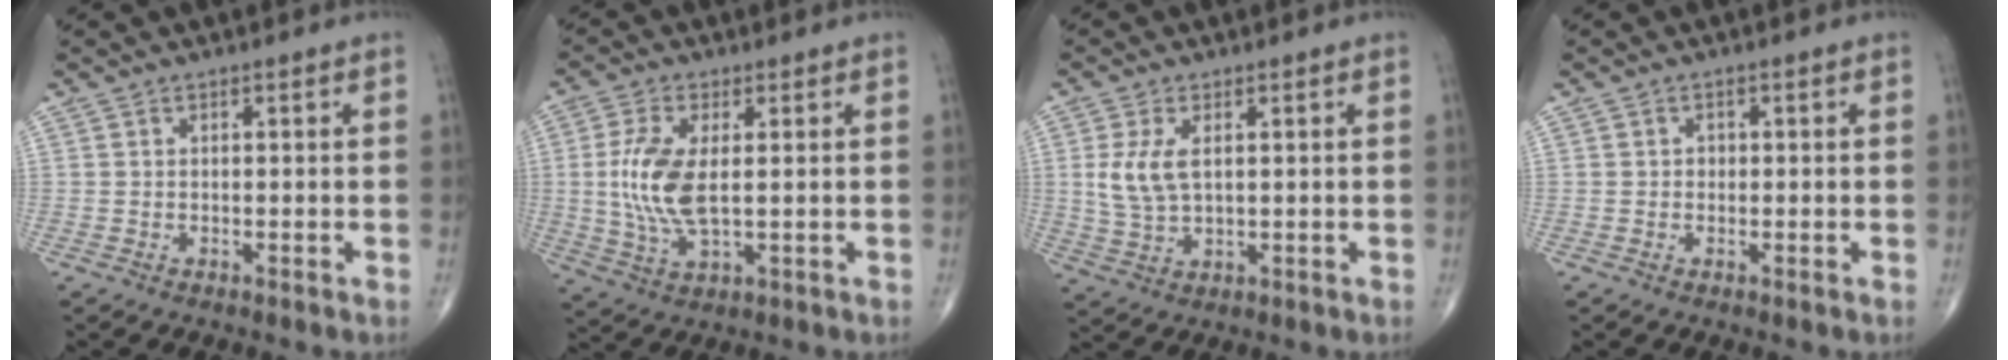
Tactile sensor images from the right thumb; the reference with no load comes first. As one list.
[{"total": 10.1, "force": [0.8, 4.3, 9.1], "torque": [-0.204, -0.009, 0.020]}, {"total": 6.7, "force": [1.4, 3.6, 5.5], "torque": [-0.118, -0.006, 0.034]}, {"total": 0.9, "force": [0.0, 0.8, 0.4], "torque": [0.002, 0.003, -0.003]}]